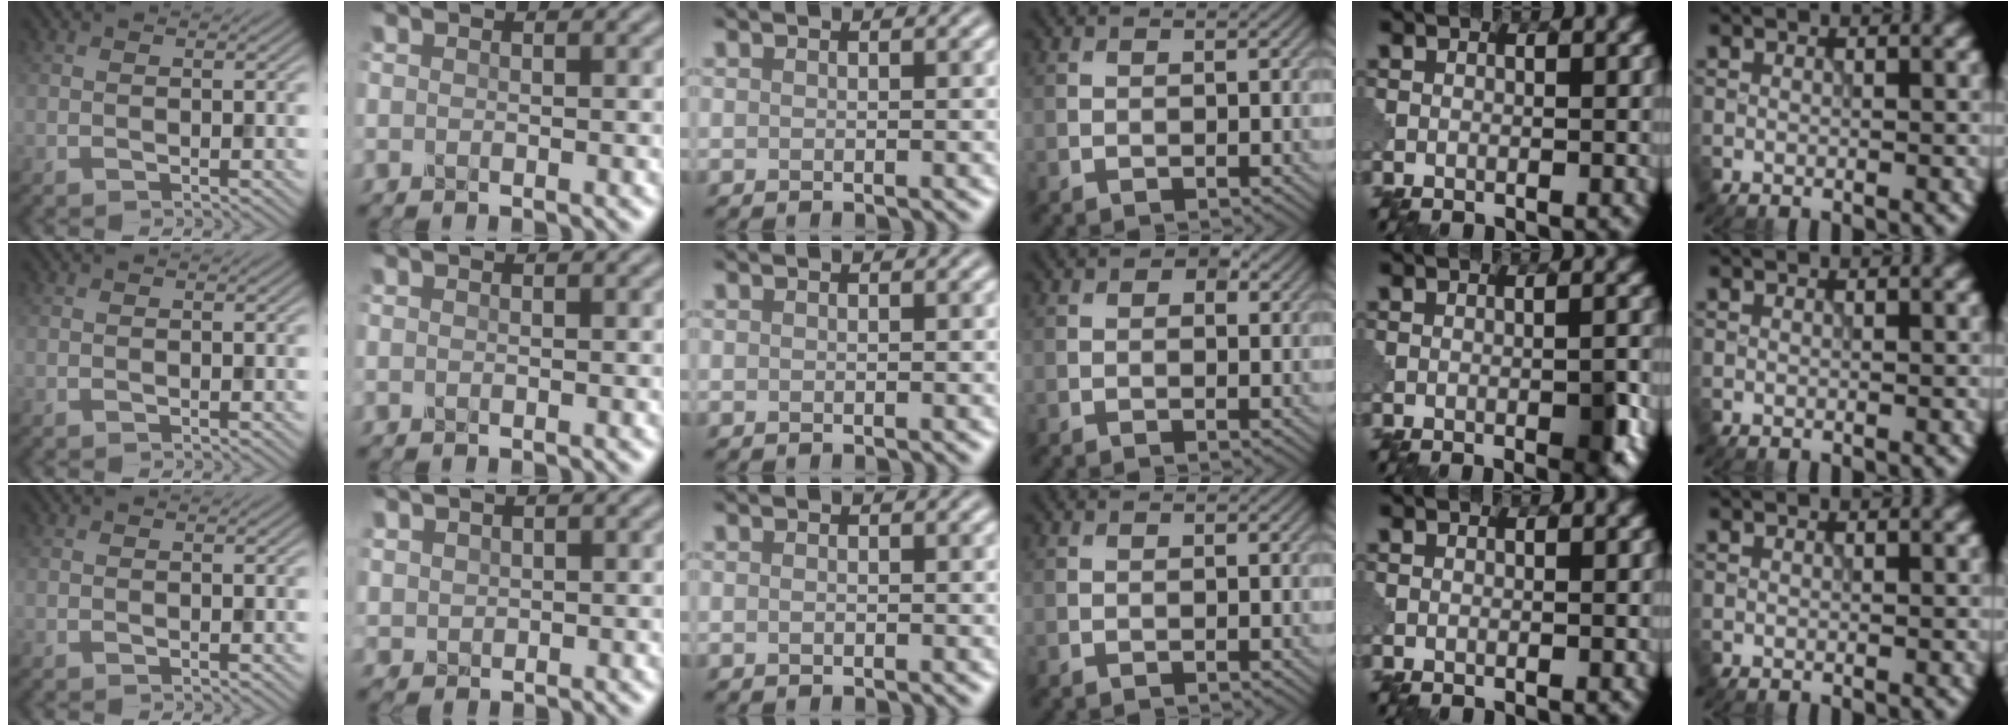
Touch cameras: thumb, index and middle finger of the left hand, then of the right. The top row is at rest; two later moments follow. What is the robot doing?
{"motion": "assemble", "object": "puzzle pieces"}